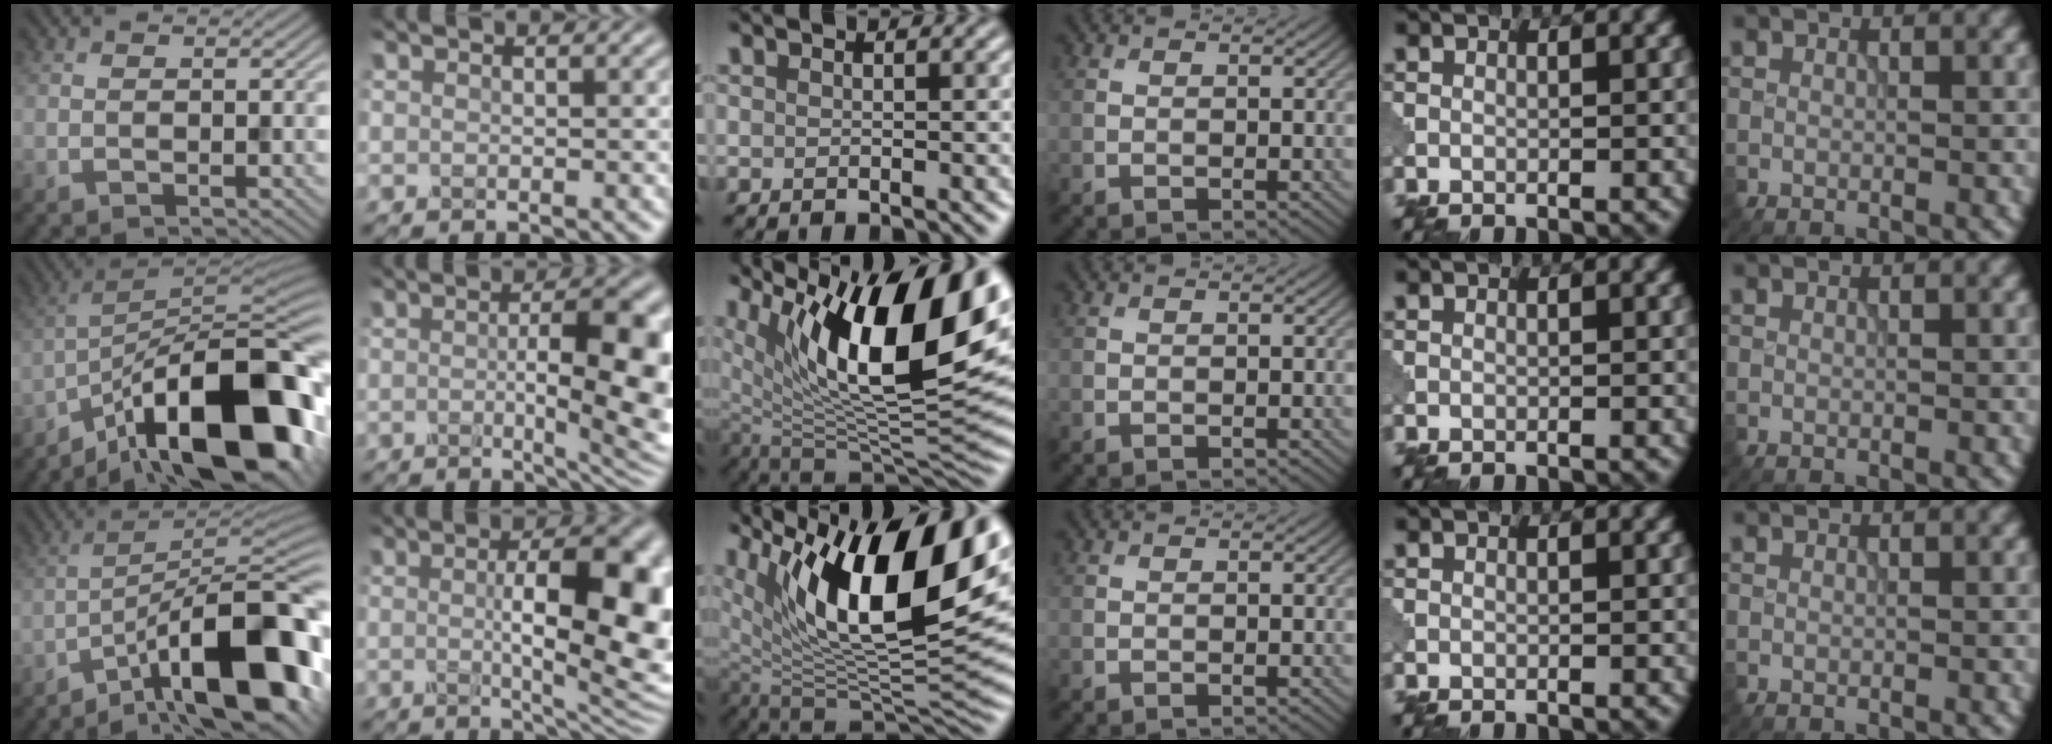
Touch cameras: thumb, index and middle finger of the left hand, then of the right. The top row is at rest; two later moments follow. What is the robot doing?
{"motion": "shake", "object": "medicine bottle"}